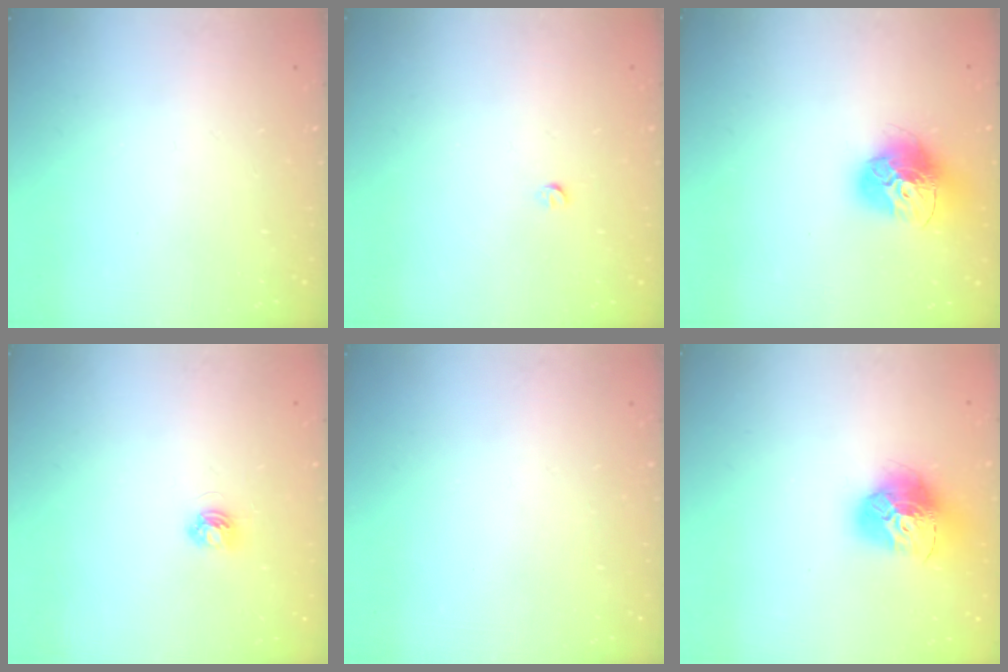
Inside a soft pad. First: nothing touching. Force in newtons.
{"total": 2.8, "press": 2.8, "slide": 0.5}
{"total": 16.0, "press": 15.9, "slide": 1.7}
{"total": 3.9, "press": 3.9, "slide": 0.4}
{"total": 0.0}
{"total": 15.9, "press": 15.9, "slide": 1.6}